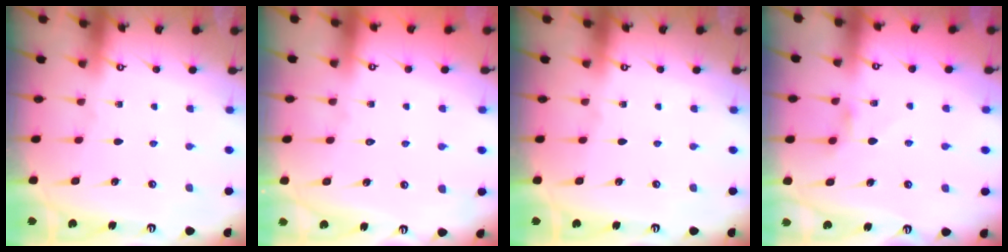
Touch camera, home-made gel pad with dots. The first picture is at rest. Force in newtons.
{"total": 1.8, "press": 1.8, "slide": 0.2}
{"total": 0.0}
{"total": 2.9, "press": 2.9, "slide": 0.4}